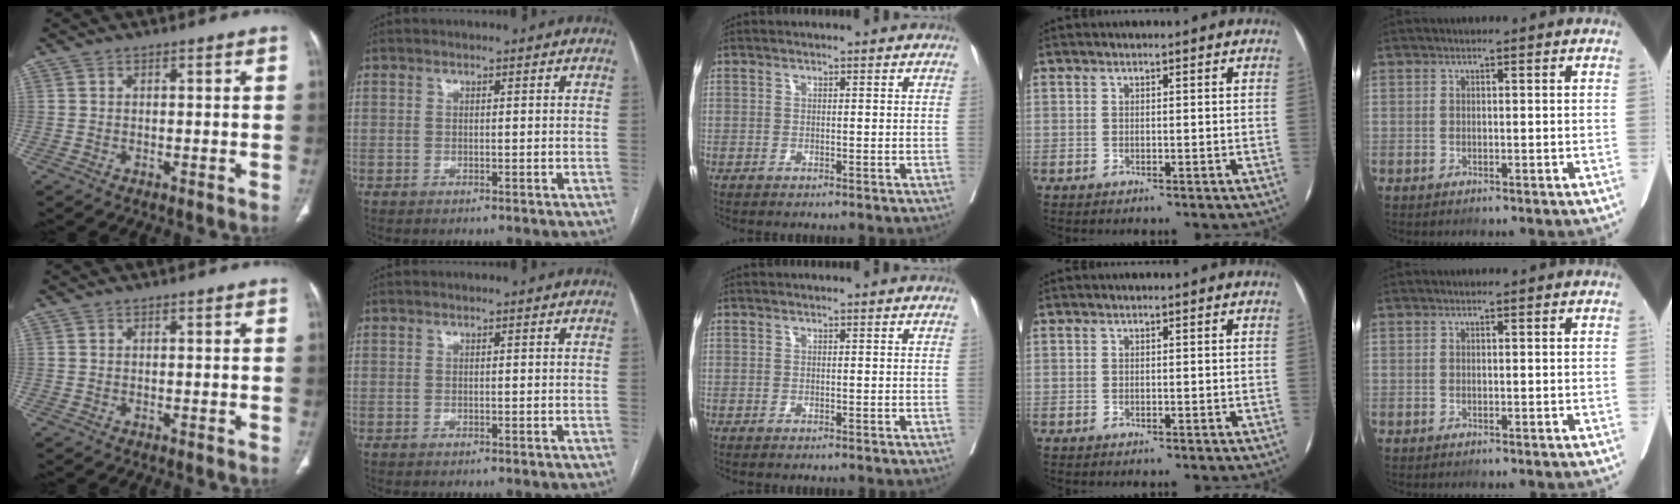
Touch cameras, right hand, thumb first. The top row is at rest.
{}